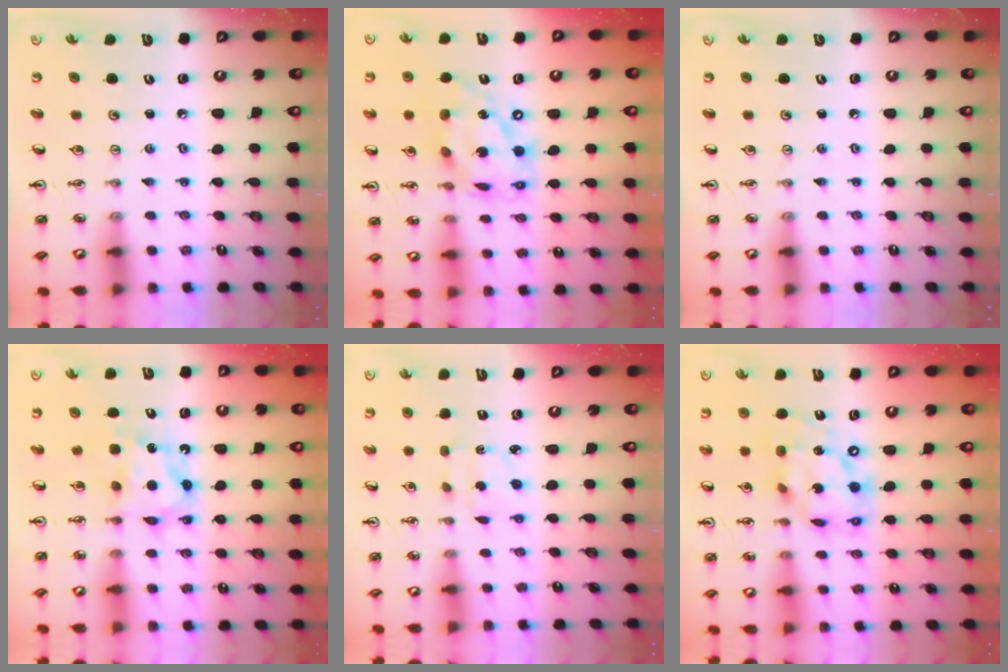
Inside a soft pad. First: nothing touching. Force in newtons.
{"total": 16.9, "press": 16.9, "slide": 1.4}
{"total": 0.0}
{"total": 7.1, "press": 7.1, "slide": 0.6}
{"total": 2.6, "press": 2.5, "slide": 0.6}
{"total": 14.9, "press": 14.8, "slide": 1.4}